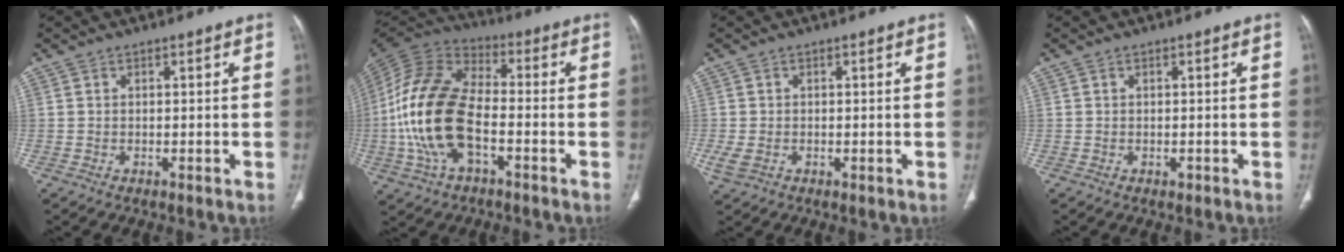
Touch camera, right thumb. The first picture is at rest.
{"total": 18.7, "force": [-3.8, 10.1, 15.2], "torque": [-0.312, 0.027, -0.074]}
{"total": 2.7, "force": [-0.6, 1.9, 1.8], "torque": [-0.046, -0.001, -0.006]}
{"total": 0.6, "force": [-0.1, 0.4, 0.4], "torque": [-0.002, 0.000, -0.002]}